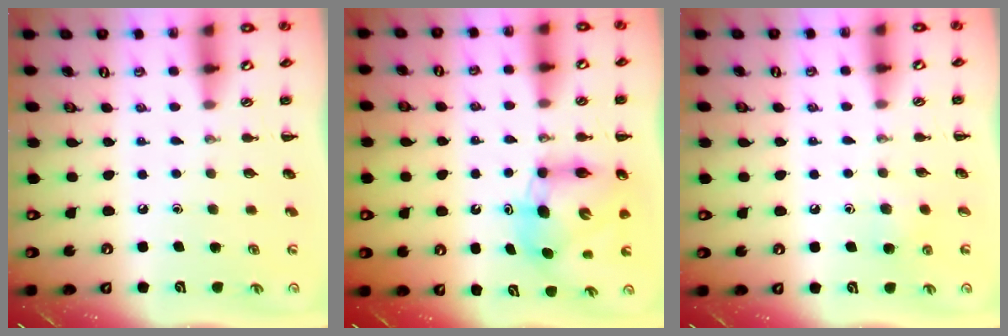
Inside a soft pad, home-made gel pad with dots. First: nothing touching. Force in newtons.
{"total": 8.3, "press": 7.9, "slide": 2.5}
{"total": 3.8, "press": 3.4, "slide": 1.5}